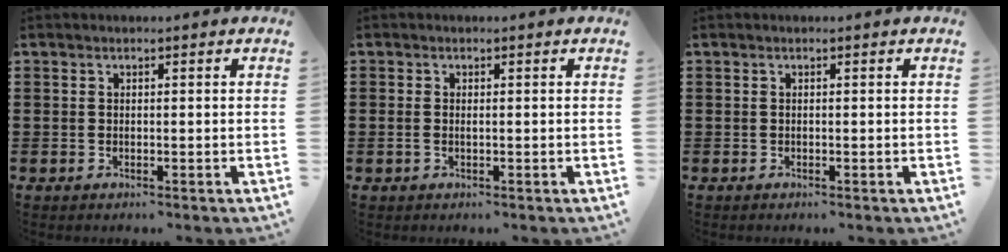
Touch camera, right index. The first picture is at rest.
{"total": 0.8, "force": [0.0, 0.3, 0.8], "torque": [-0.016, 0.000, -0.001]}
{"total": 0.0}